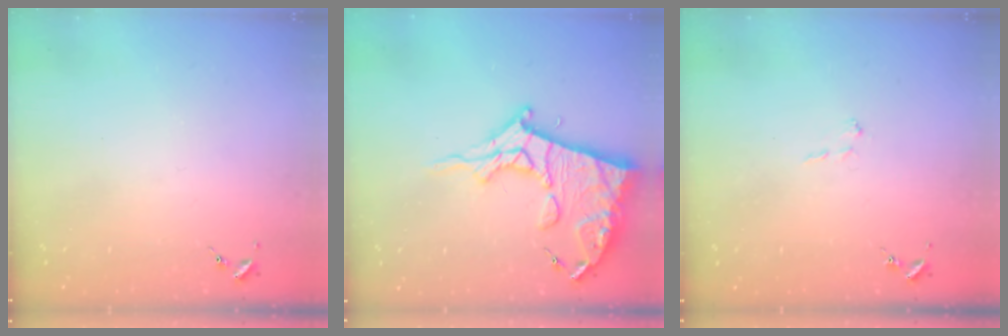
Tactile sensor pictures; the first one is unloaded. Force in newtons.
{"total": 18.8, "press": 18.7, "slide": 2.0}
{"total": 4.4, "press": 4.3, "slide": 0.7}